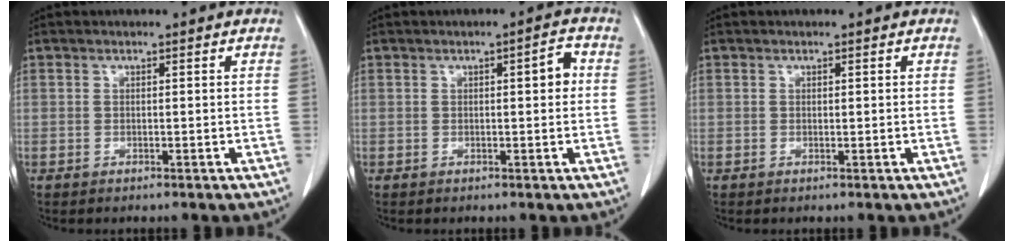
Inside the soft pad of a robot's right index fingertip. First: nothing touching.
{"total": 2.9, "force": [0.4, 0.7, 2.7], "torque": [-0.039, 0.005, 0.002]}
{"total": 0.0}